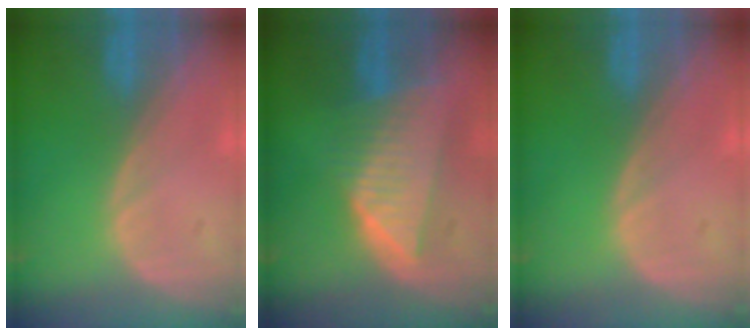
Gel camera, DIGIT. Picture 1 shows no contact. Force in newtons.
{"total": 7.6, "press": 7.1, "slide": 2.9}
{"total": 0.0}